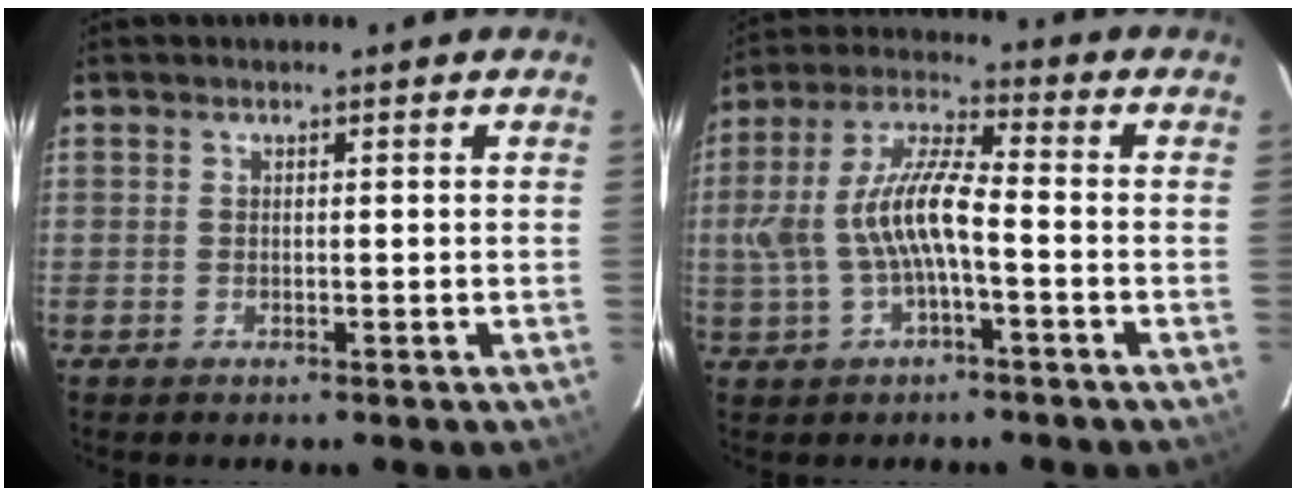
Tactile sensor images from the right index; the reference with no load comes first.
{"total": 11.3, "force": [-2.0, 3.6, 10.6], "torque": [-0.223, 0.013, -0.033]}